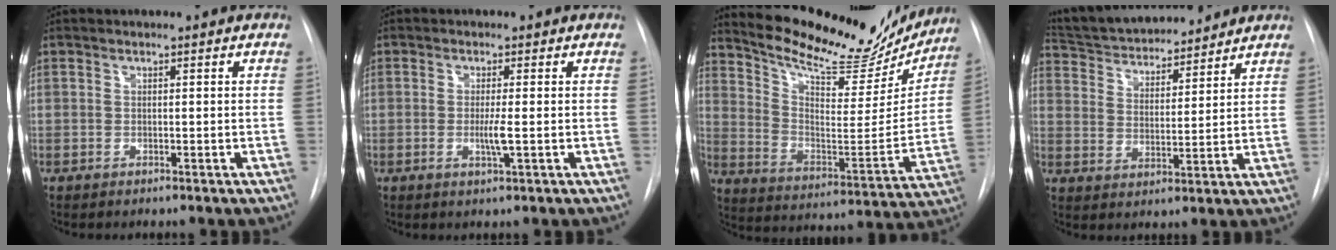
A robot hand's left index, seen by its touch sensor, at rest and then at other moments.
{"total": 2.5, "force": [-1.0, -0.2, 2.3], "torque": [-0.047, -0.012, -0.018]}
{"total": 21.9, "force": [19.7, 5.7, 7.5], "torque": [-0.118, -0.045, 0.279]}
{"total": 15.5, "force": [14.2, 3.3, 5.2], "torque": [-0.088, 0.016, 0.232]}